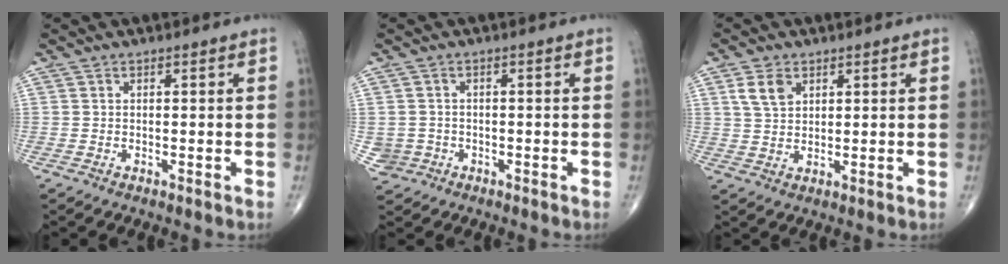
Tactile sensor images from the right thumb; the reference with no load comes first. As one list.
[{"total": 3.0, "force": [-0.7, 2.9, 0.1], "torque": [0.008, 0.008, -0.009]}, {"total": 4.9, "force": [2.3, 3.1, 2.9], "torque": [-0.045, -0.006, 0.049]}]